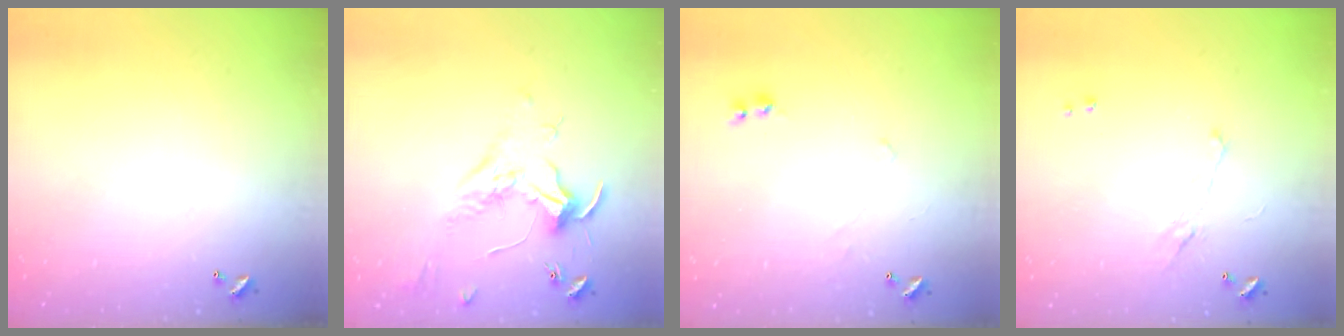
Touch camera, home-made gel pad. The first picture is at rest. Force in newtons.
{"total": 1.7, "press": 1.5, "slide": 0.9}
{"total": 2.3, "press": 2.3, "slide": 0.2}
{"total": 2.0, "press": 1.9, "slide": 0.7}